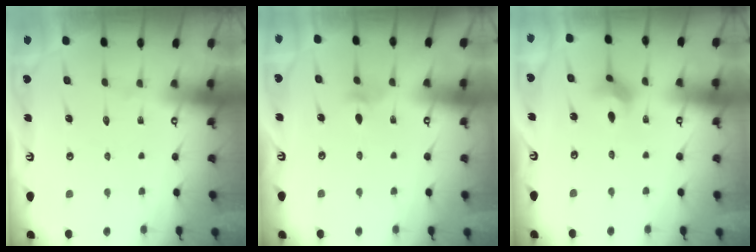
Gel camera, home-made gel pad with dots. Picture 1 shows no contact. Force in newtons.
{"total": 4.2, "press": 4.1, "slide": 0.9}
{"total": 3.1, "press": 3.1, "slide": 0.1}